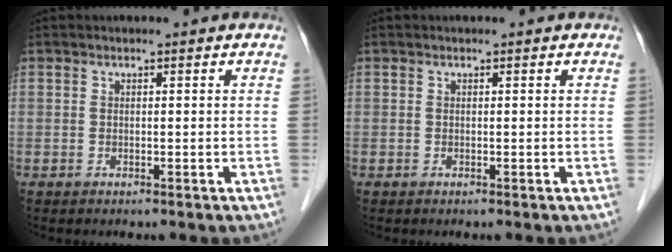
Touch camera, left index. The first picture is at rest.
{"total": 0.0}